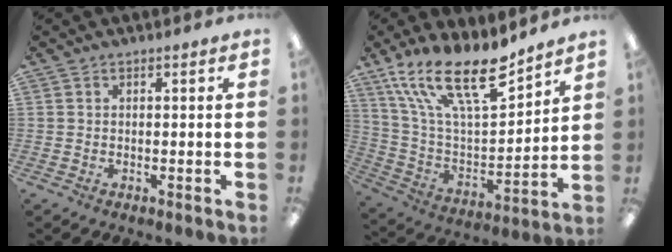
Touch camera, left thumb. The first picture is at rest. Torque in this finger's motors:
{"motor_torque": [0.44, 0.30, 1.08, -1.69, 0.51]}